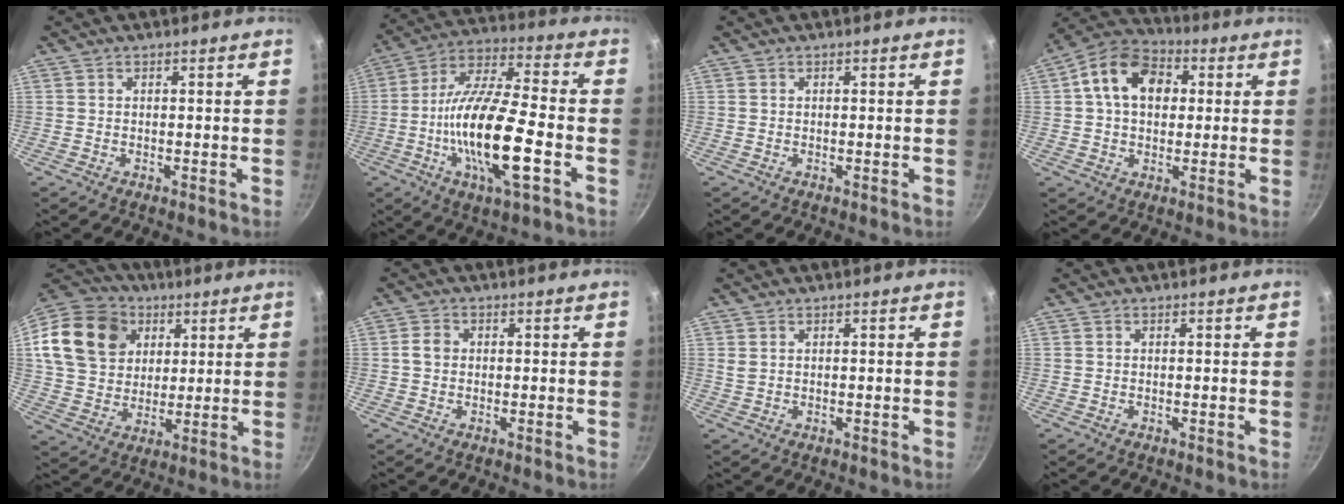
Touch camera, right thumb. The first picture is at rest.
{"total": 19.6, "force": [-5.2, 5.7, 18.0], "torque": [-0.333, 0.026, -0.108]}
{"total": 0.0}
{"total": 13.1, "force": [2.7, 9.4, 8.7], "torque": [-0.118, 0.019, 0.027]}
{"total": 21.5, "force": [8.0, 17.0, 10.5], "torque": [-0.209, 0.017, 0.149]}
{"total": 2.6, "force": [0.1, 2.2, 1.5], "torque": [-0.021, 0.008, -0.002]}
{"total": 0.8, "force": [0.5, 0.4, 0.5], "torque": [-0.011, 0.000, 0.010]}
{"total": 0.0}